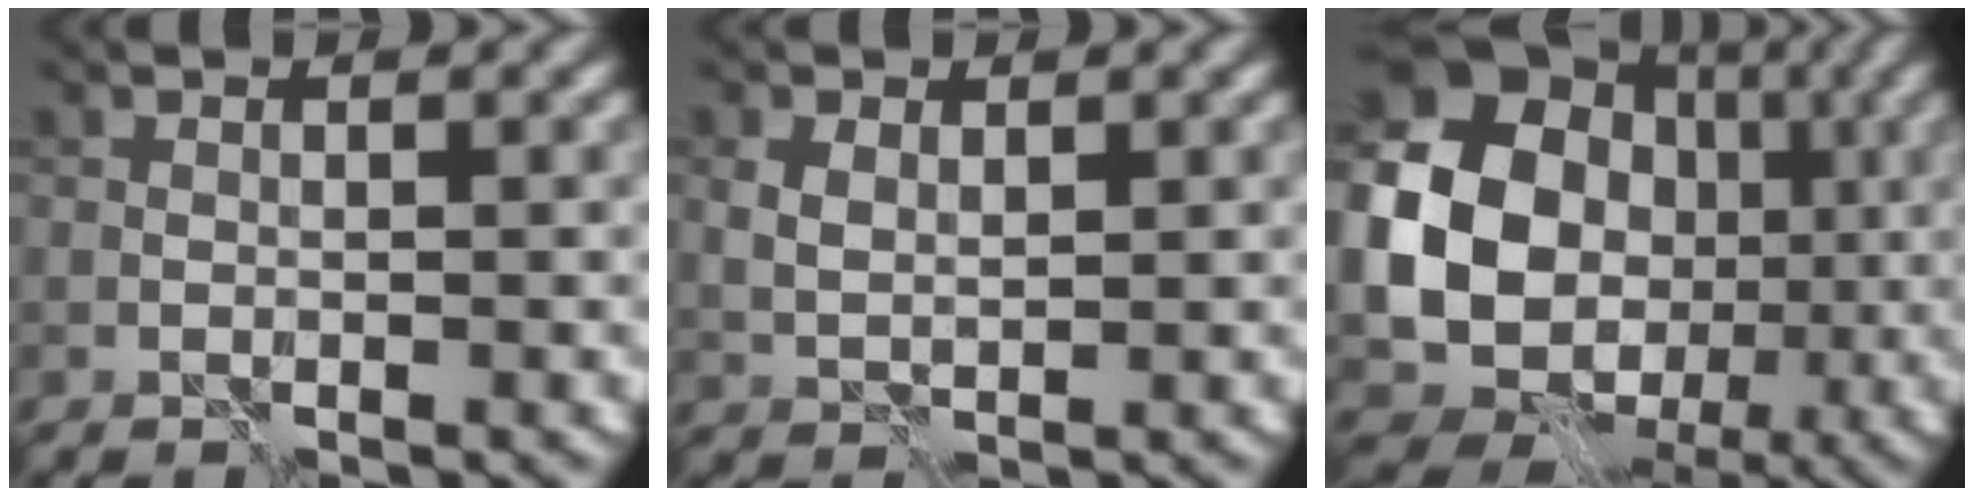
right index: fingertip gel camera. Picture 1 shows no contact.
{"total": 1.7, "force": [0.9, 1.1, 1.0], "torque": [-0.027, -0.002, 0.020]}
{"total": 19.1, "force": [0.2, 17.0, 8.8], "torque": [-0.174, -0.005, -0.014]}